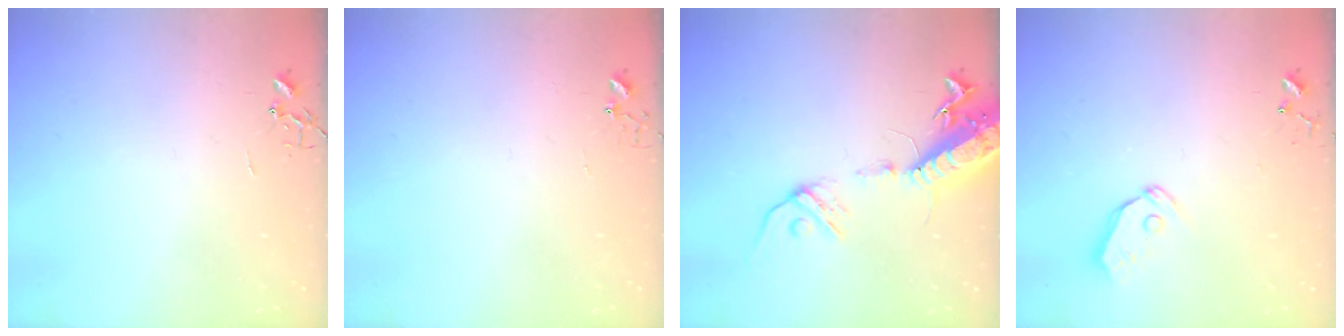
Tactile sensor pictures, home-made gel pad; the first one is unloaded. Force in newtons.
{"total": 5.0, "press": 5.0, "slide": 0.3}
{"total": 16.2, "press": 15.8, "slide": 3.4}
{"total": 6.0, "press": 6.0, "slide": 0.5}